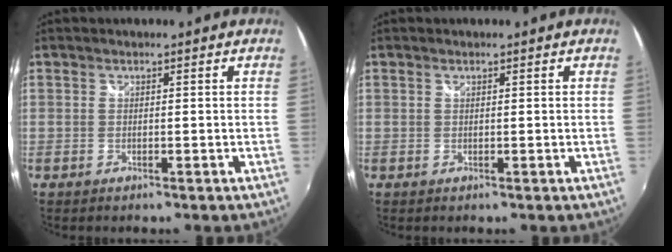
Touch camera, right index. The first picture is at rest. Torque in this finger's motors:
{"motor_torque": [0.47, 0.32, 0.03, 0.00]}